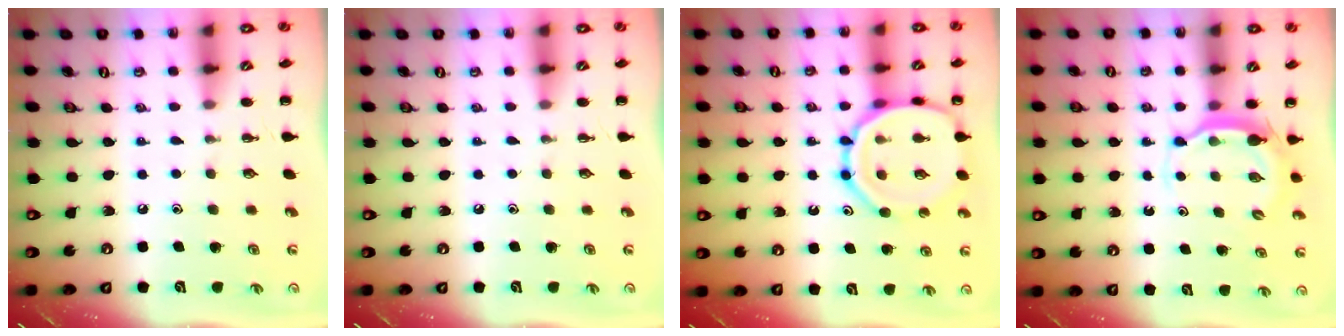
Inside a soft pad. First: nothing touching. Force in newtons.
{"total": 0.0}
{"total": 14.7, "press": 14.6, "slide": 1.4}
{"total": 4.8, "press": 4.8, "slide": 0.5}